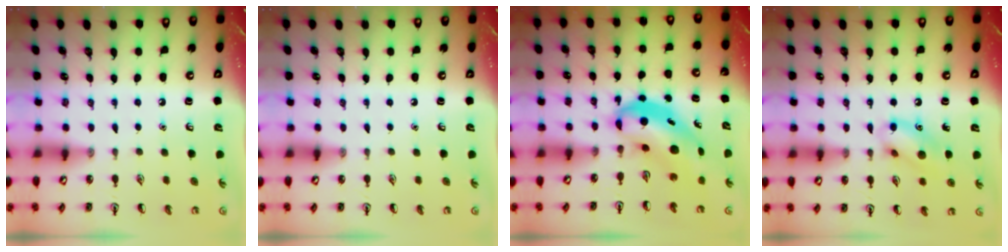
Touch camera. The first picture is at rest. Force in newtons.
{"total": 0.0}
{"total": 6.2, "press": 6.0, "slide": 1.6}
{"total": 10.6, "press": 10.5, "slide": 1.4}